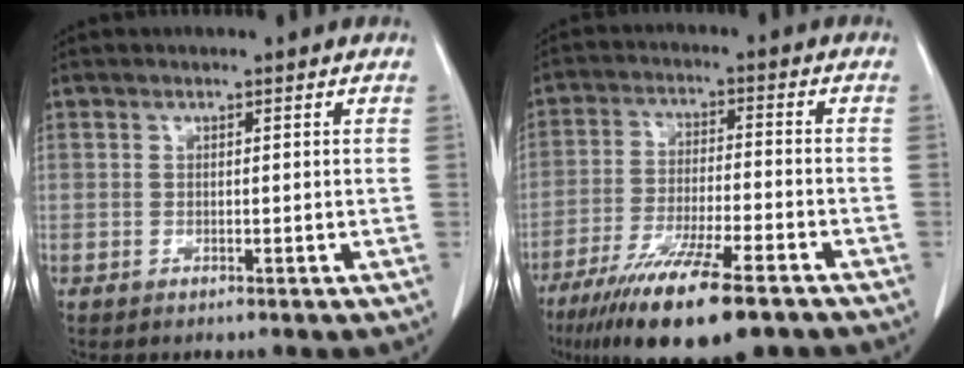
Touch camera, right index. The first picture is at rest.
{"total": 16.0, "force": [-10.9, 2.6, 11.4], "torque": [-0.195, -0.039, -0.182]}